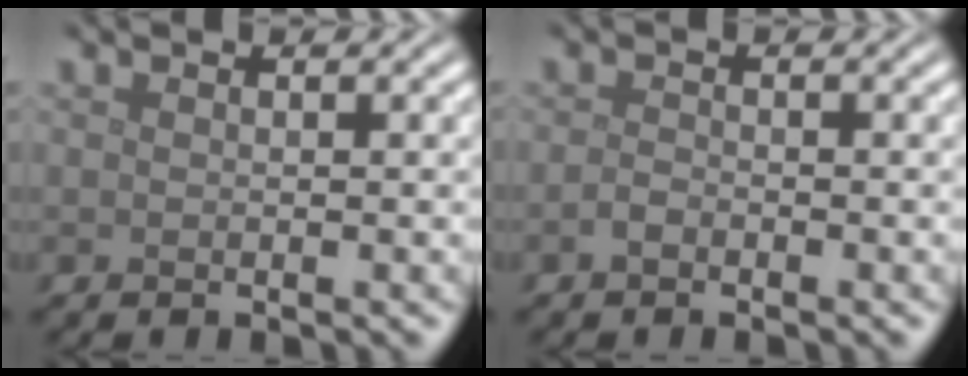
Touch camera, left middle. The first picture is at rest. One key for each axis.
{"total": 0.8, "fx": -0.5, "fy": 0.4, "fz": 0.5, "tx": -0.011, "ty": 0.000, "tz": -0.013}